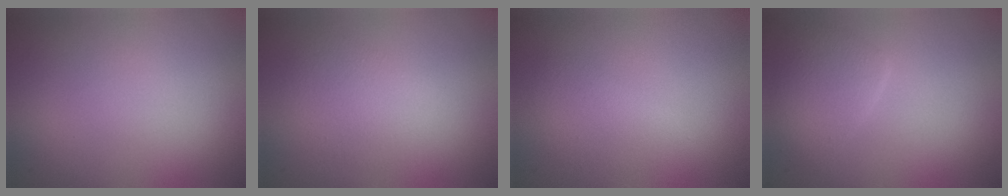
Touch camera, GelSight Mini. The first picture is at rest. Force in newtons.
{"total": 3.0, "press": 3.0, "slide": 0.1}
{"total": 2.3, "press": 2.3, "slide": 0.1}
{"total": 2.9, "press": 2.9, "slide": 0.1}